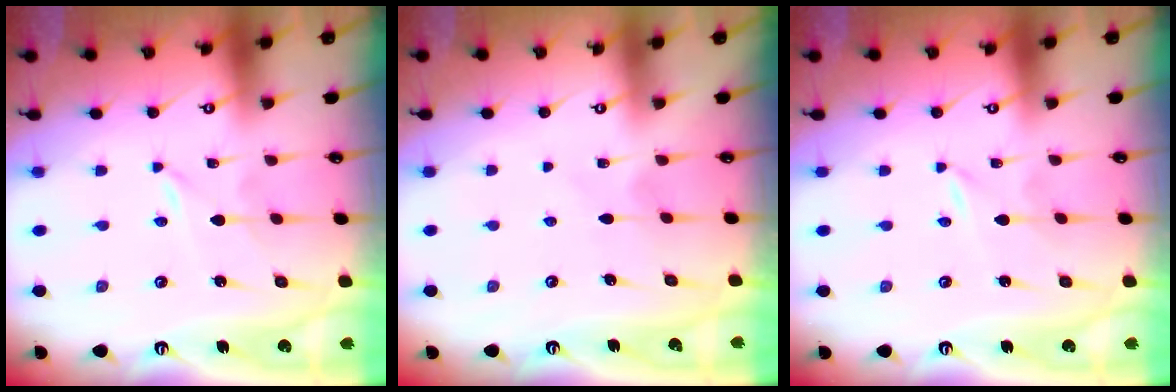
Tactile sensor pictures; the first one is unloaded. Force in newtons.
{"total": 3.6, "press": 3.6, "slide": 0.4}
{"total": 0.6, "press": 0.6, "slide": 0.1}